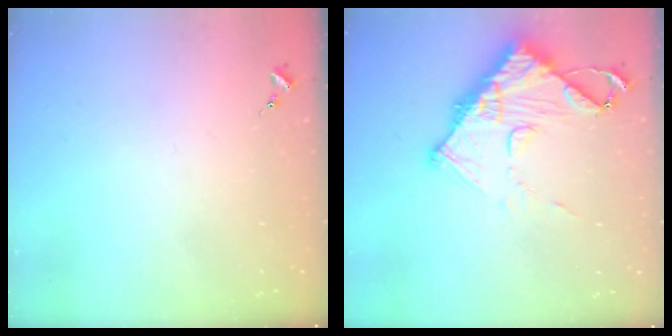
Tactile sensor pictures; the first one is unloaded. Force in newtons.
{"total": 14.0, "press": 13.9, "slide": 1.3}